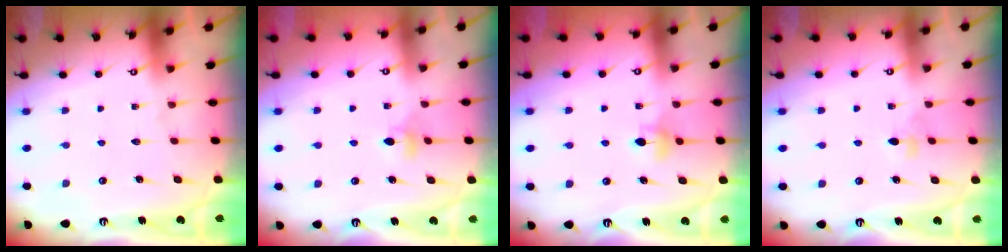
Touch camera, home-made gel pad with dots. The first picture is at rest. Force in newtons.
{"total": 3.6, "press": 3.4, "slide": 1.0}
{"total": 4.7, "press": 4.6, "slide": 0.8}
{"total": 3.2, "press": 3.1, "slide": 0.8}